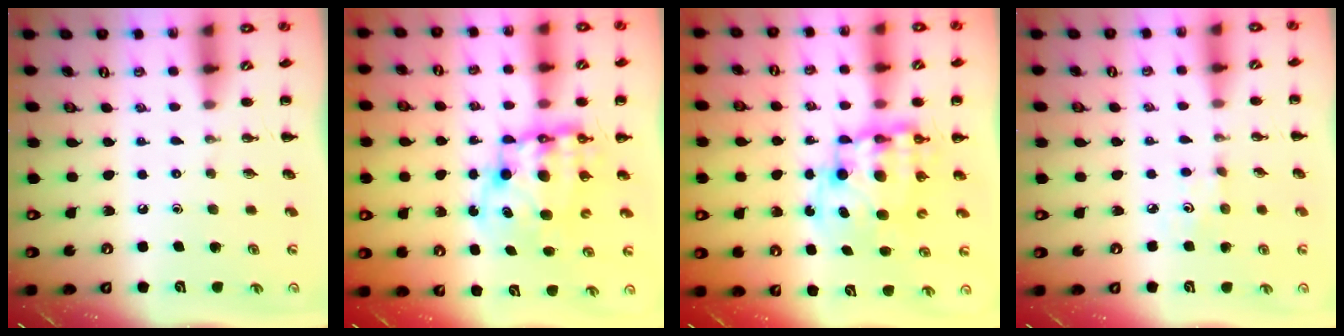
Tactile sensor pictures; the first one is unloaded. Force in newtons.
{"total": 11.0, "press": 10.5, "slide": 3.1}
{"total": 12.0, "press": 11.7, "slide": 2.9}
{"total": 3.1, "press": 2.9, "slide": 0.9}